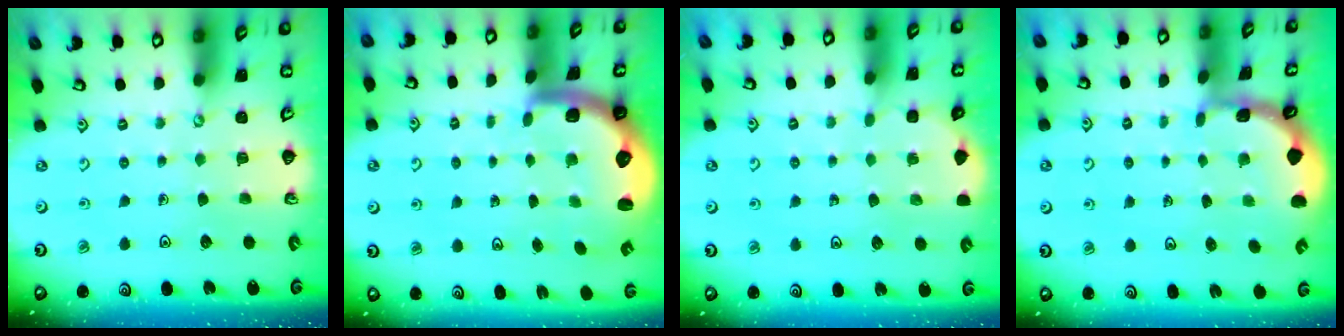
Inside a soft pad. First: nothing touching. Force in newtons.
{"total": 2.9, "press": 2.6, "slide": 1.4}
{"total": 2.2, "press": 2.2, "slide": 0.3}
{"total": 1.5, "press": 1.5, "slide": 0.2}